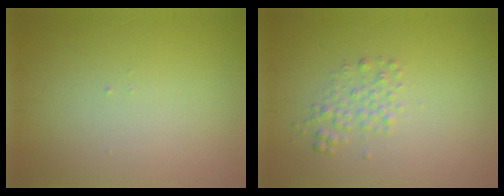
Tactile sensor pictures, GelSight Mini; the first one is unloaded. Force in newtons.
{"total": 1.8, "press": 1.8, "slide": 0.0}